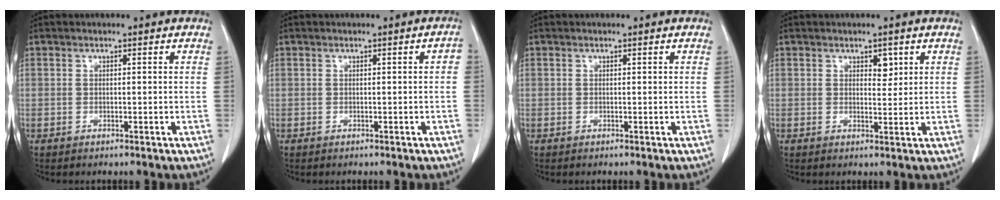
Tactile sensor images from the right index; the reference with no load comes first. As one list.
[{"total": 1.2, "force": [0.0, 0.3, 1.2], "torque": [-0.011, 0.007, 0.001]}, {"total": 0.0}, {"total": 2.2, "force": [1.2, 1.2, 1.5], "torque": [-0.017, -0.002, 0.019]}]